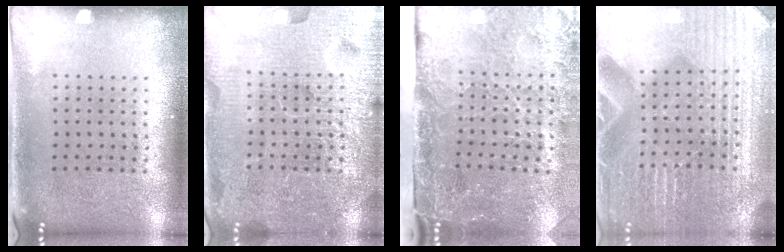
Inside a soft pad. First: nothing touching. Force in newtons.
{"total": 7.2, "press": 7.1, "slide": 0.9}
{"total": 4.8, "press": 3.6, "slide": 3.1}
{"total": 4.9, "press": 4.6, "slide": 1.5}